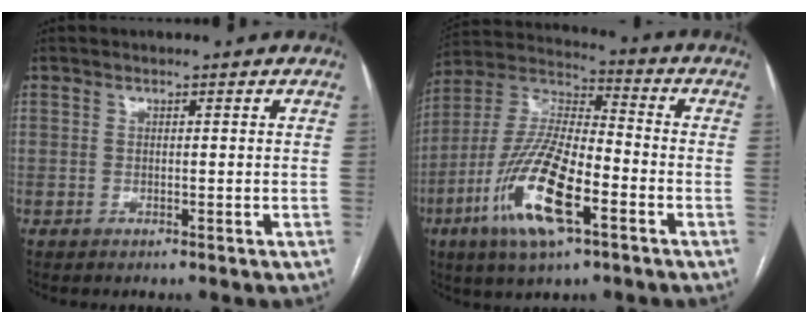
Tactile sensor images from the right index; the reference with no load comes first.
{"total": 16.7, "force": [-6.8, 4.5, 14.6], "torque": [-0.307, -0.010, -0.124]}